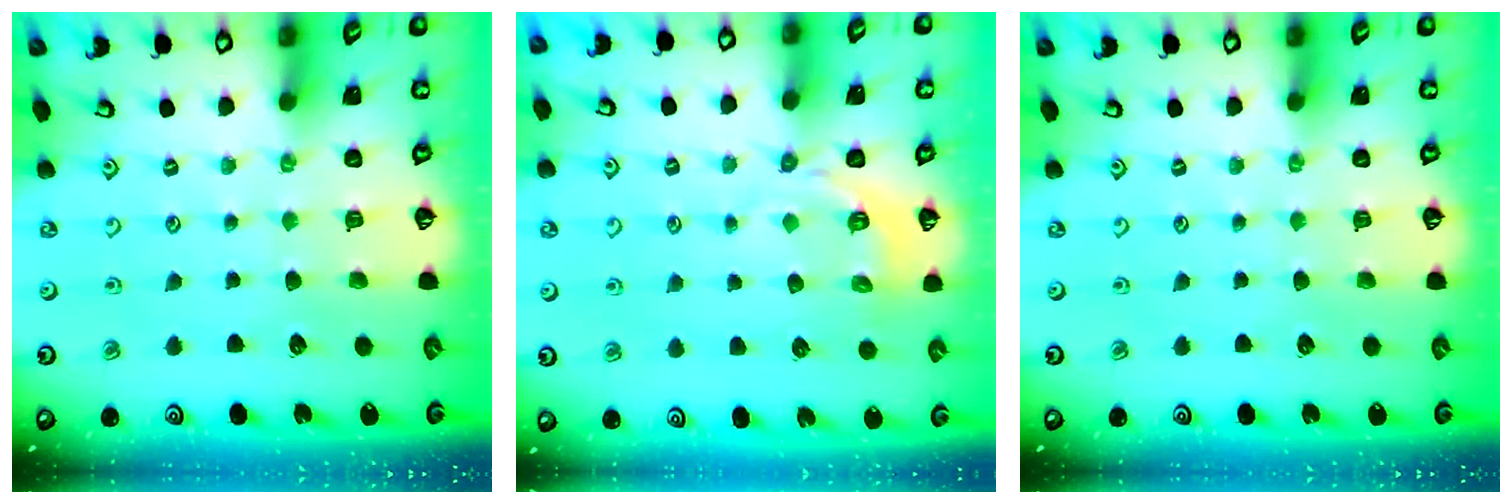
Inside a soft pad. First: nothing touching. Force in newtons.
{"total": 5.5, "press": 5.1, "slide": 1.9}
{"total": 0.0}